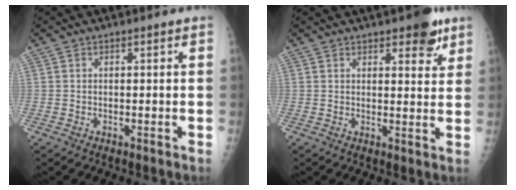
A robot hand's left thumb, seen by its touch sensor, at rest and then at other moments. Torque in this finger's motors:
{"motor_torque": [0.87, 0.64, 0.72, -0.27, 0.10]}